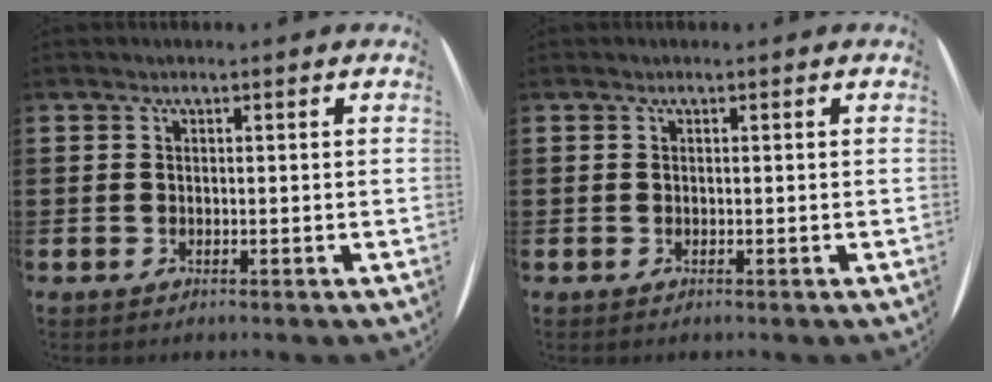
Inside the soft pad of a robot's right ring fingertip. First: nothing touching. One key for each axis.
{"total": 0.0}